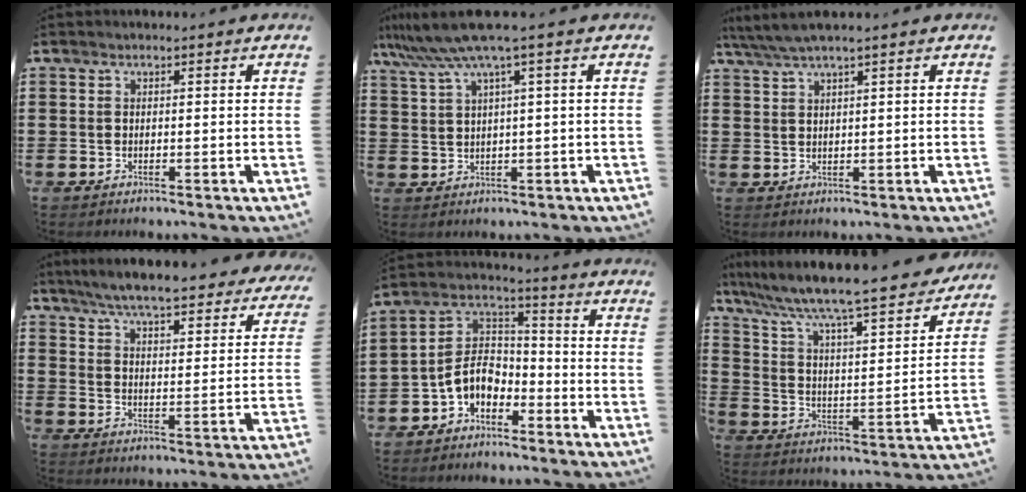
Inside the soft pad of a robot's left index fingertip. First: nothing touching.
{"total": 6.1, "force": [3.0, -0.5, 5.3], "torque": [-0.126, -0.021, 0.047]}
{"total": 2.4, "force": [1.7, -0.1, 1.8], "torque": [-0.037, 0.002, 0.029]}
{"total": 6.1, "force": [5.7, -0.3, 2.1], "torque": [-0.067, -0.042, 0.096]}
{"total": 5.9, "force": [-3.4, 3.7, 3.1], "torque": [-0.091, -0.005, -0.077]}
{"total": 7.6, "force": [6.6, 0.1, 3.8], "torque": [-0.106, -0.056, 0.101]}